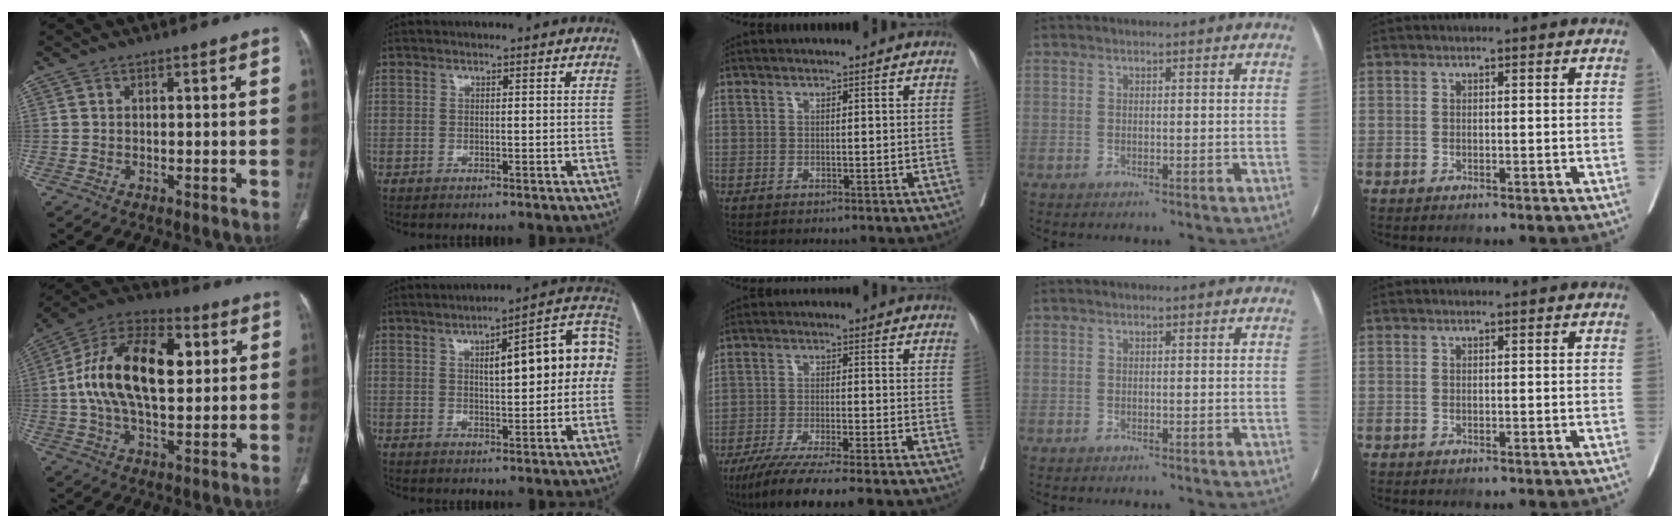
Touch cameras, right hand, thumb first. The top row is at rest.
{"thumb": {"total": 20.7, "force": [3.1, 11.2, 17.1], "torque": [-0.292, 0.018, 0.045]}, "index": {"total": 13.5, "force": [1.8, 3.5, 12.9], "torque": [-0.167, 0.043, 0.025]}, "middle": {"total": 14.9, "force": [-12.9, -0.5, 7.5], "torque": [-0.103, -0.040, -0.199]}}